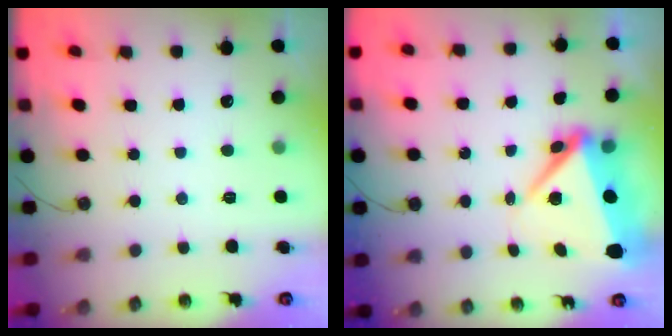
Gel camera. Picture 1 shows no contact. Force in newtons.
{"total": 8.5, "press": 8.2, "slide": 2.0}